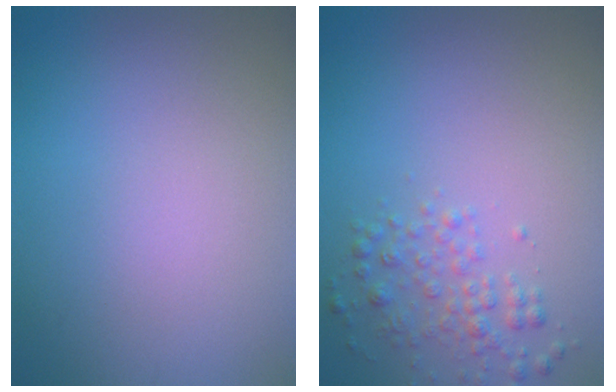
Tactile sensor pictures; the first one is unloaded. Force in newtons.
{"total": 2.2, "press": 2.2, "slide": 0.1}